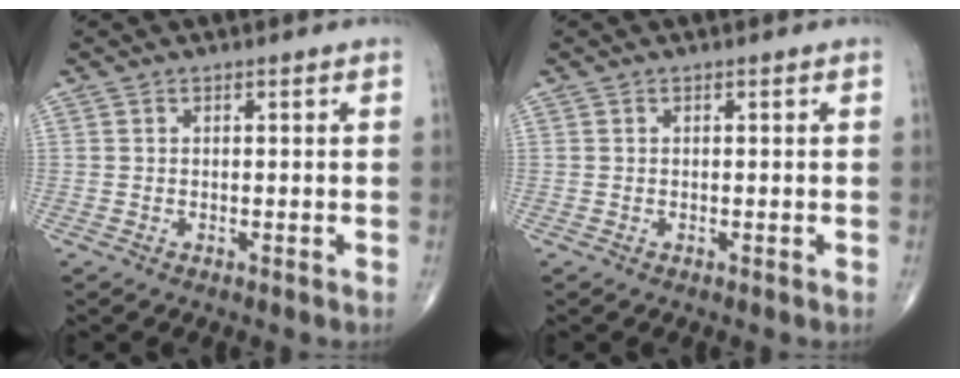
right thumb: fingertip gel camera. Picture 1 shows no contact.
{"total": 0.0}